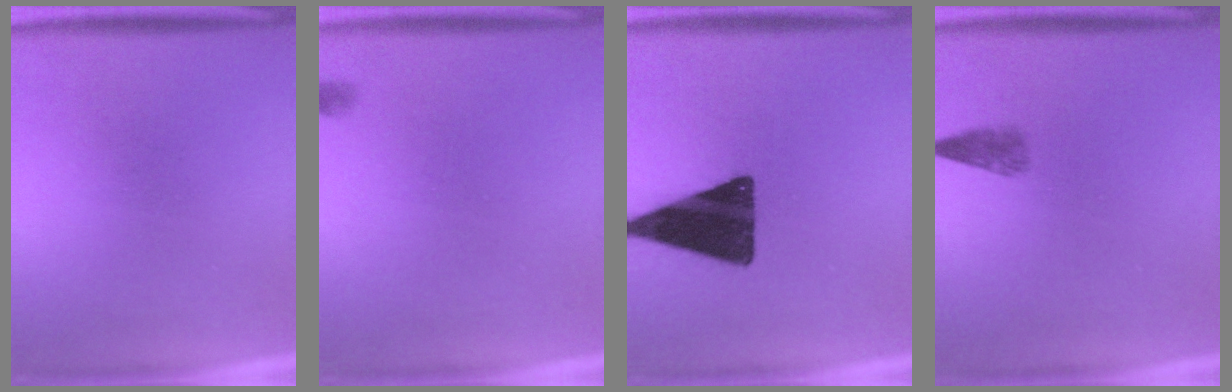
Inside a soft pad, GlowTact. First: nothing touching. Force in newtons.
{"total": 0.7}
{"total": 16.5}
{"total": 1.9}